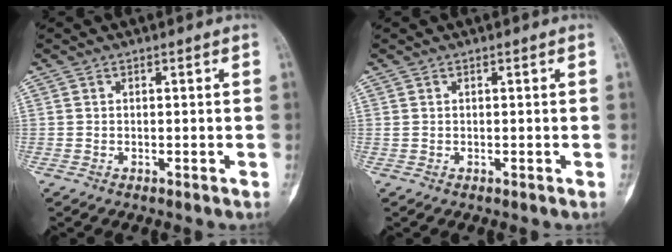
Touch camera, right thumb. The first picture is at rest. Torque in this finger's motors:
{"motor_torque": [0.00, 0.00, 0.03, -0.02, 0.03]}